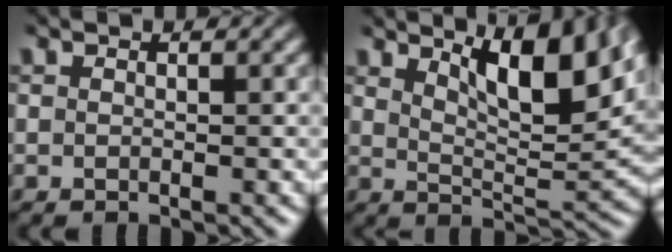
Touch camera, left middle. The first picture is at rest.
{"total": 7.8, "force": [4.1, 2.1, 6.3], "torque": [-0.094, 0.000, 0.072]}